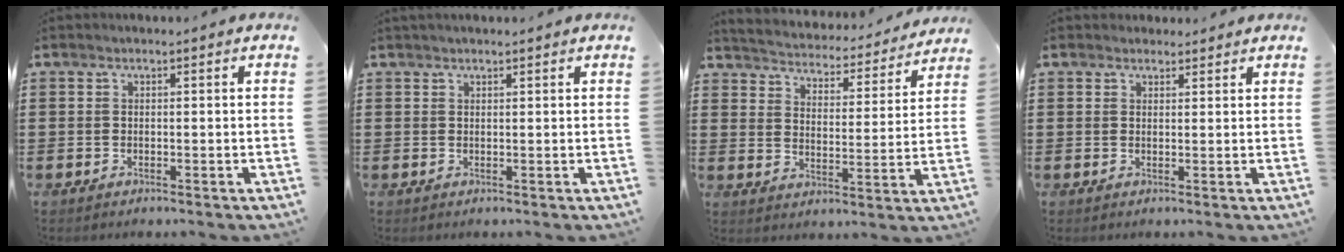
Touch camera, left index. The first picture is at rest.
{"total": 0.8, "force": [0.8, 0.1, 0.2], "torque": [-0.005, 0.001, 0.014]}
{"total": 3.4, "force": [3.4, 0.0, -0.3], "torque": [-0.021, -0.036, 0.048]}
{"total": 1.7, "force": [1.6, 0.7, 0.0], "torque": [-0.004, 0.006, 0.031]}